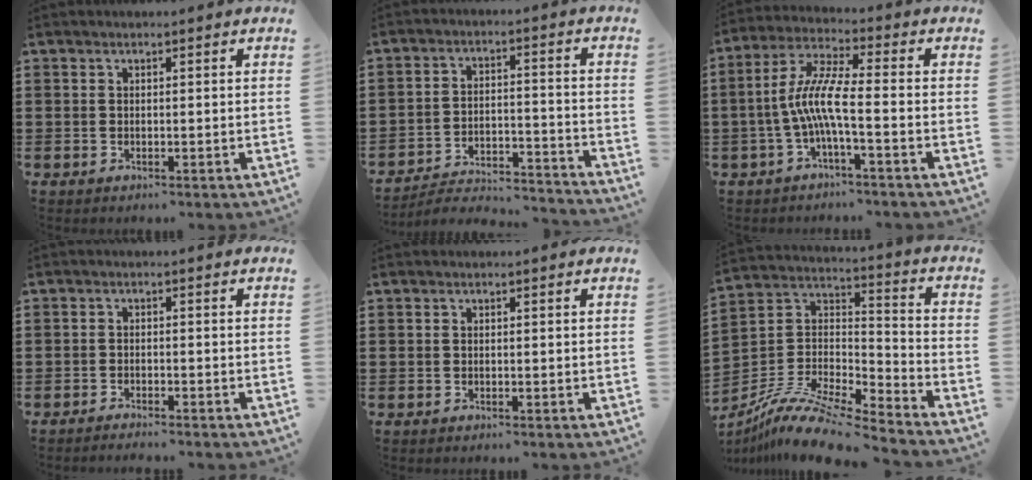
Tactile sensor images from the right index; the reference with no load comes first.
{"total": 3.8, "force": [-3.7, 0.7, 0.9], "torque": [-0.021, 0.002, -0.079]}
{"total": 7.9, "force": [-2.0, 1.0, 7.6], "torque": [-0.166, -0.008, -0.046]}
{"total": 1.3, "force": [-1.3, -0.1, 0.0], "torque": [-0.004, 0.001, -0.026]}
{"total": 0.0}
{"total": 11.4, "force": [-9.8, 1.7, 5.5], "torque": [-0.111, 0.018, -0.196]}